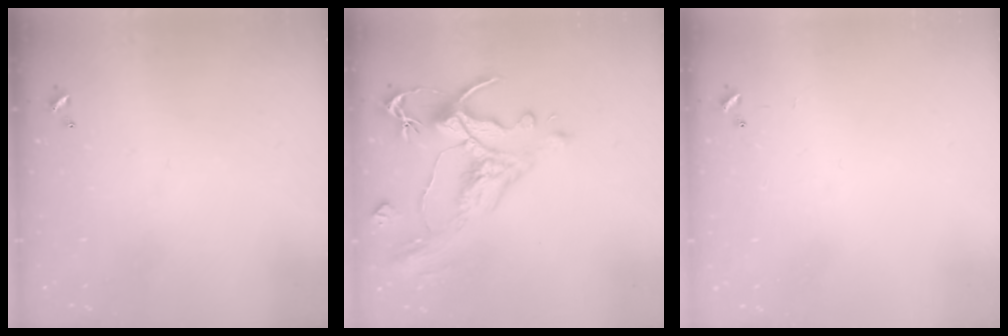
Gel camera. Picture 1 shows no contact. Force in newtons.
{"total": 1.7, "press": 0.9, "slide": 1.5}
{"total": 8.5, "press": 8.4, "slide": 0.5}